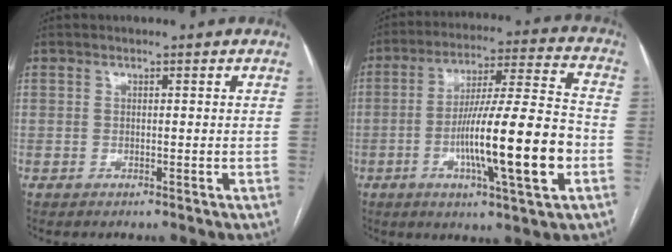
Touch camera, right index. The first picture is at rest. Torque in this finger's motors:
{"motor_torque": [1.58, -0.56, 0.88, 0.21]}